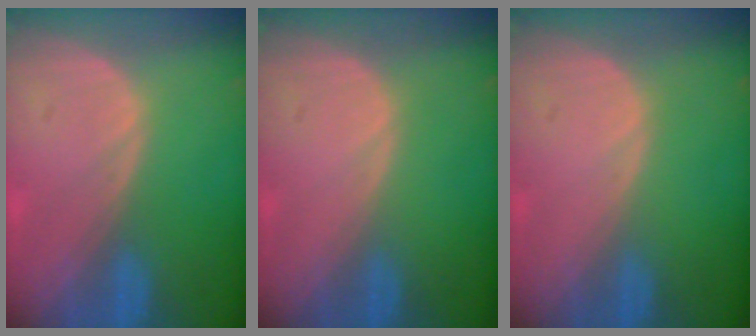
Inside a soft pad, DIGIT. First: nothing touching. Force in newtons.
{"total": 0.0}
{"total": 0.0}